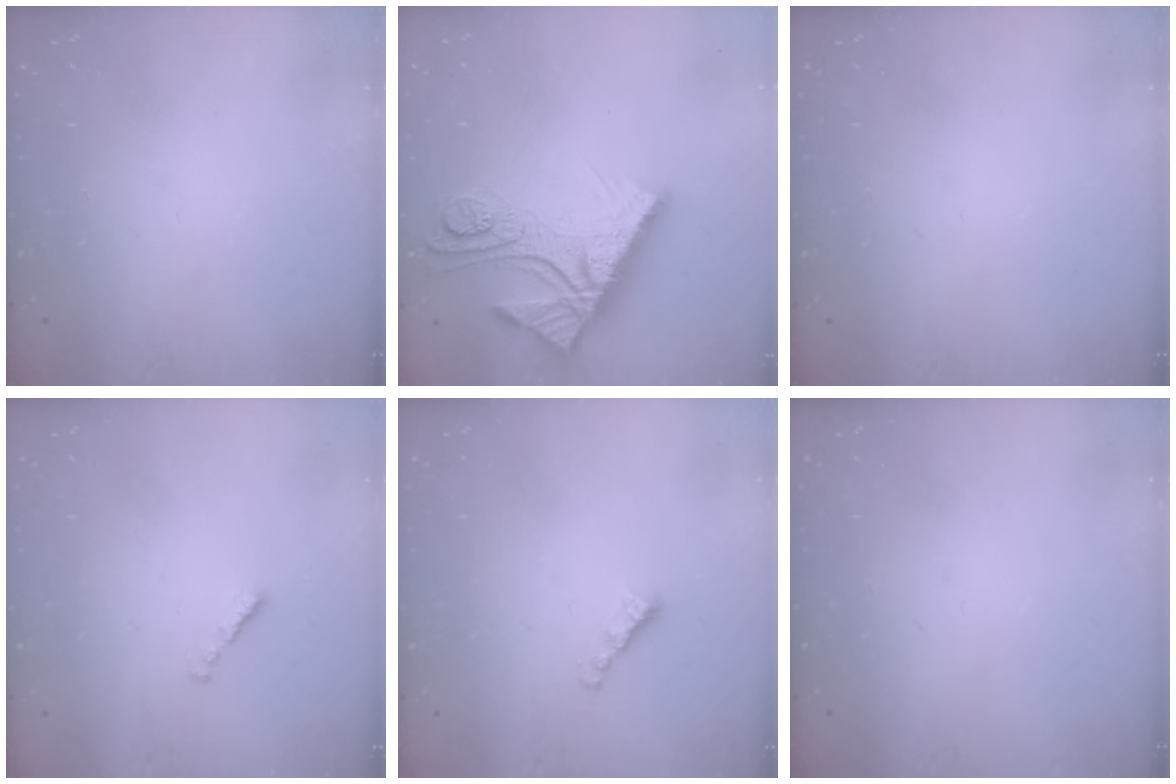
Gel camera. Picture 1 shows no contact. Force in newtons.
{"total": 15.3, "press": 15.3, "slide": 1.4}
{"total": 0.0}
{"total": 1.3, "press": 1.1, "slide": 0.6}
{"total": 2.2, "press": 2.1, "slide": 0.5}
{"total": 0.0}